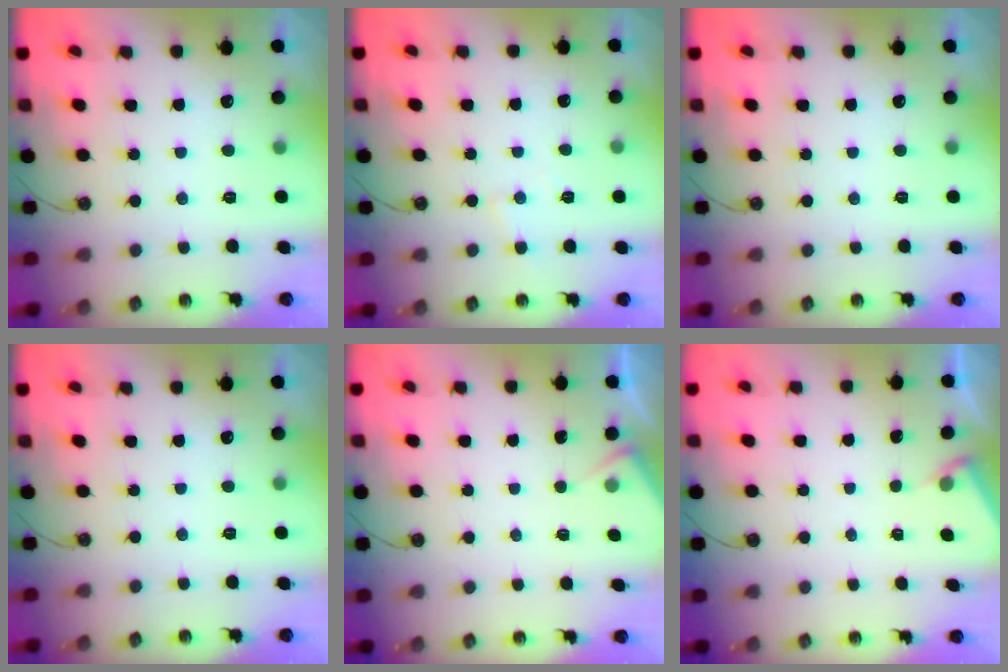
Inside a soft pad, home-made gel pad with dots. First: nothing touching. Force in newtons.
{"total": 4.0, "press": 3.9, "slide": 0.6}
{"total": 0.0}
{"total": 0.0}
{"total": 4.9, "press": 4.9, "slide": 0.5}
{"total": 3.0, "press": 2.9, "slide": 0.4}